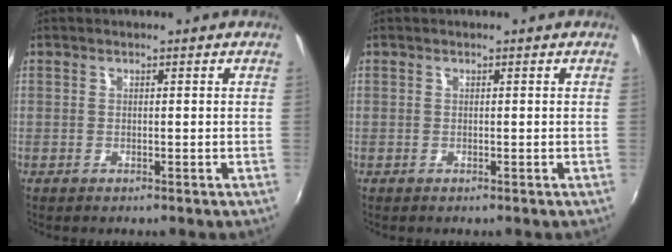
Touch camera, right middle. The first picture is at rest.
{"total": 0.0}